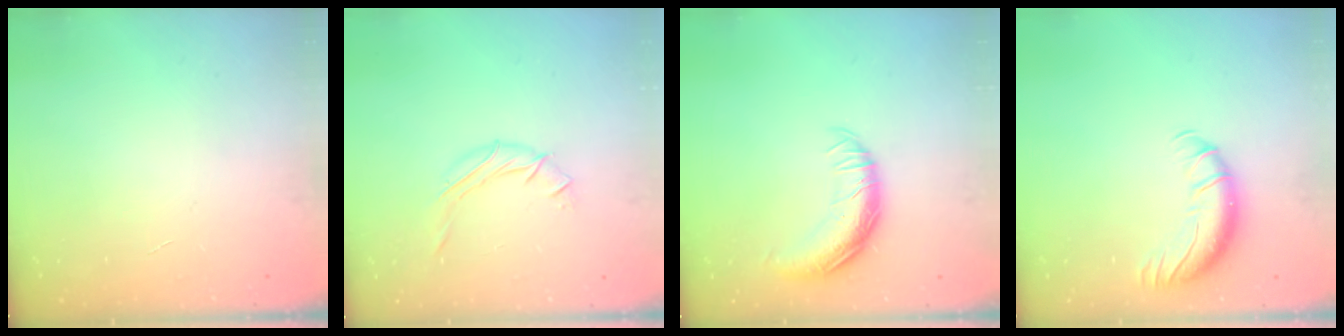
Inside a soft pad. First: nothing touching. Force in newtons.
{"total": 5.8, "press": 5.8, "slide": 0.8}
{"total": 13.9, "press": 13.9, "slide": 0.4}
{"total": 9.5, "press": 9.3, "slide": 1.7}